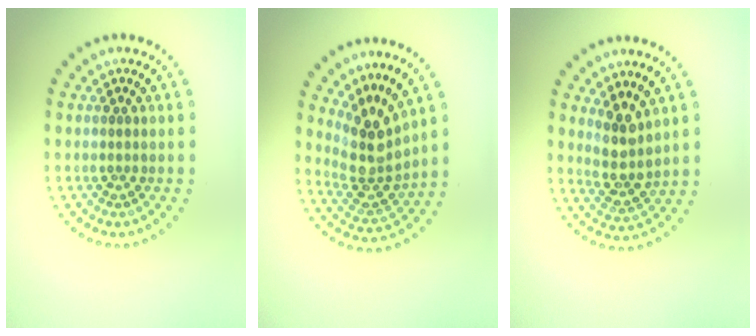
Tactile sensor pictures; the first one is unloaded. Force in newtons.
{"total": 4.0, "press": 2.9, "slide": 2.8}
{"total": 3.0, "press": 2.4, "slide": 1.8}